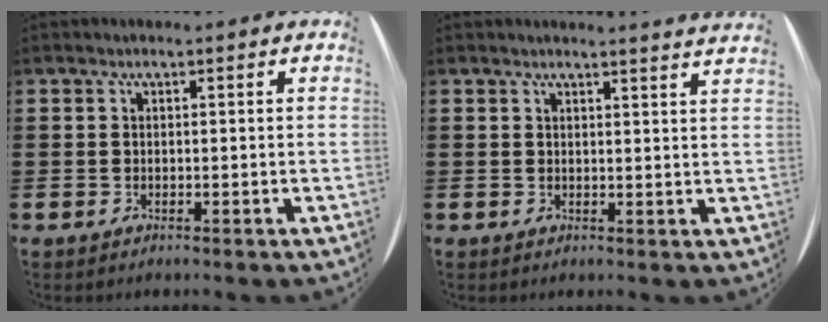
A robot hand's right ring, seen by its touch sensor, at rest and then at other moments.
{"total": 1.8, "force": [1.8, -0.5, 0.1], "torque": [-0.002, -0.010, 0.033]}